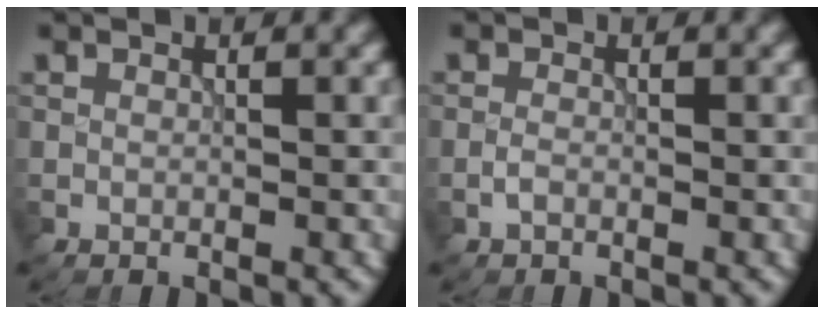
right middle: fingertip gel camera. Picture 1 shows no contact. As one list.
[{"total": 0.8, "force": [-0.5, 0.4, 0.5], "torque": [-0.012, 0.001, -0.012]}]